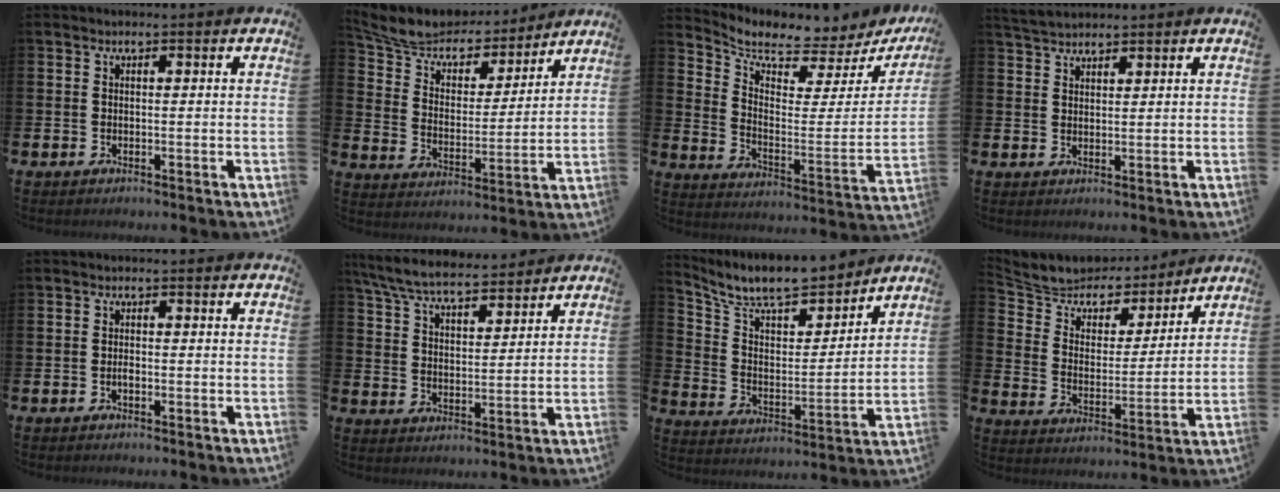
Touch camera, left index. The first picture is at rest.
{"total": 7.6, "force": [6.9, 2.7, 1.3], "torque": [-0.067, -0.049, 0.121]}
{"total": 5.8, "force": [5.5, 1.3, 1.3], "torque": [-0.041, -0.061, 0.085]}
{"total": 3.5, "force": [3.4, 0.6, 0.5], "torque": [-0.010, -0.015, 0.062]}
{"total": 0.8, "force": [-0.3, 0.3, 0.6], "torque": [-0.012, -0.002, -0.006]}
{"total": 7.3, "force": [6.8, 1.2, 2.2], "torque": [-0.074, -0.030, 0.124]}
{"total": 9.6, "force": [8.9, 2.3, 2.9], "torque": [-0.091, -0.067, 0.153]}
{"total": 6.8, "force": [6.4, 2.5, 0.6], "torque": [-0.051, -0.048, 0.110]}